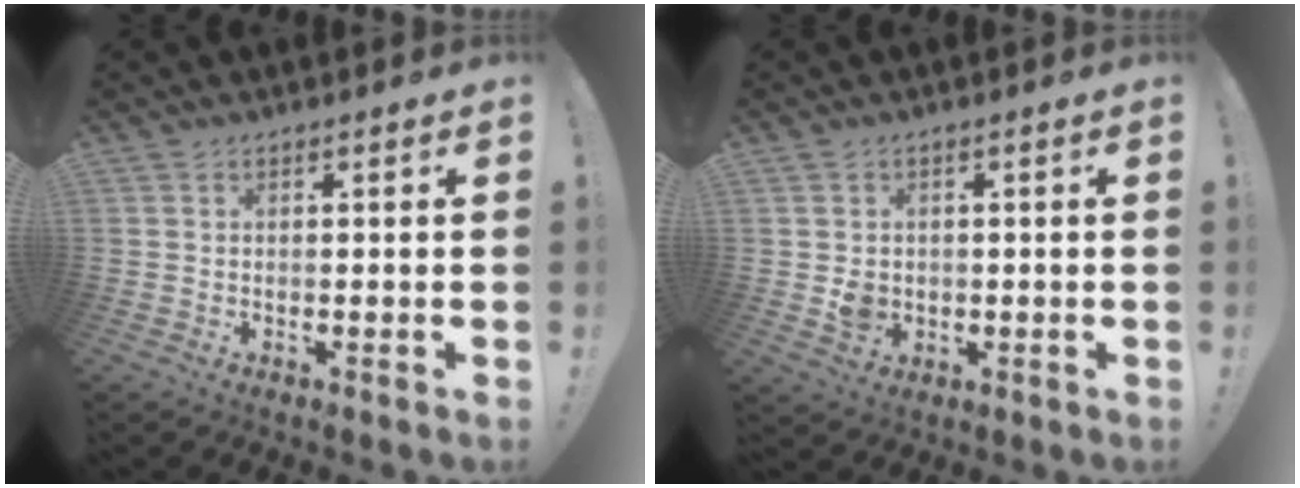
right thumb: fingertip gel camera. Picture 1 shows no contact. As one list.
[{"total": 4.4, "force": [-0.1, 3.9, 1.9], "torque": [-0.019, -0.002, 0.000]}]